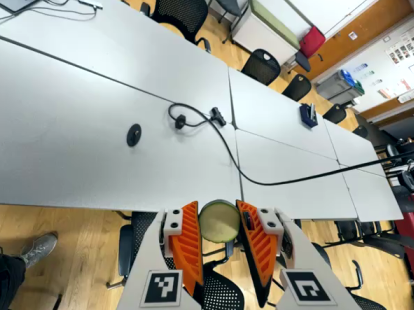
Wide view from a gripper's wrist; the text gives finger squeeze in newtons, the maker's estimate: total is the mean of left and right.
{"total": 10.5, "left": 11.0, "right": 9.9}